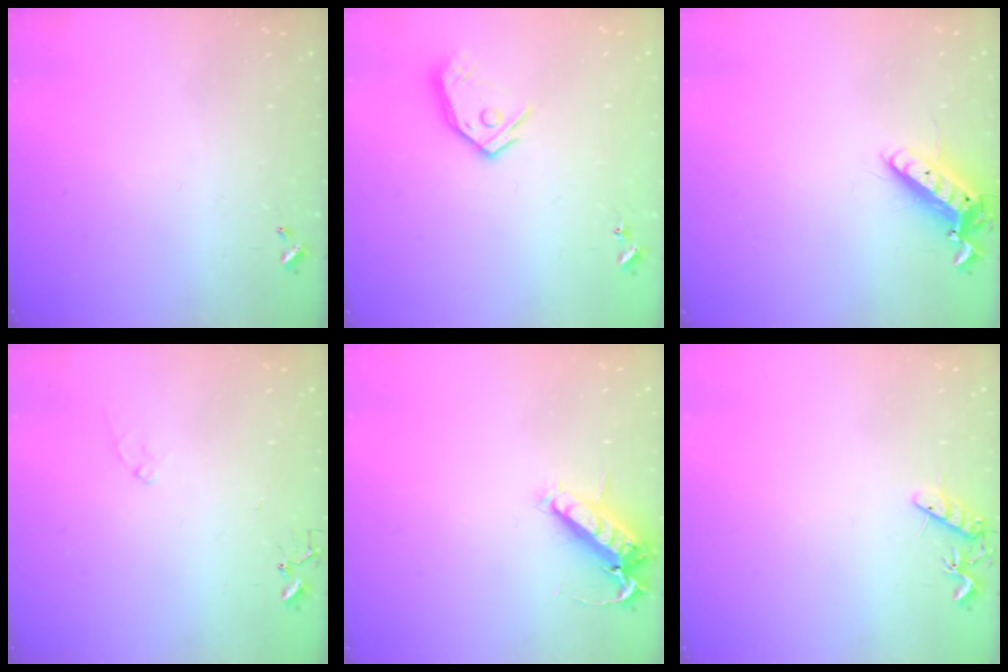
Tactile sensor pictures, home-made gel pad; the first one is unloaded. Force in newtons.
{"total": 12.2, "press": 12.1, "slide": 1.5}
{"total": 12.2, "press": 12.0, "slide": 2.3}
{"total": 7.5, "press": 7.5, "slide": 0.7}
{"total": 13.1, "press": 13.0, "slide": 2.0}
{"total": 7.5, "press": 7.4, "slide": 0.6}